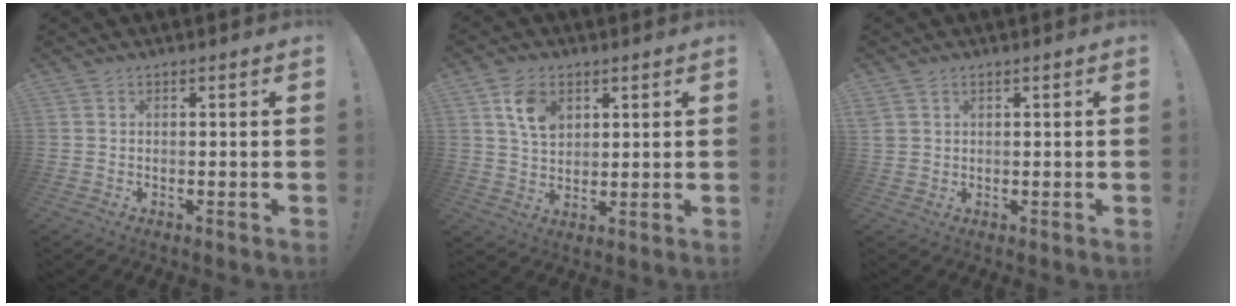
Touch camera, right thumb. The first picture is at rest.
{"total": 8.8, "force": [3.9, 6.2, 5.0], "torque": [-0.073, -0.007, 0.073]}
{"total": 2.5, "force": [1.4, 1.8, 1.0], "torque": [-0.016, -0.003, 0.028]}